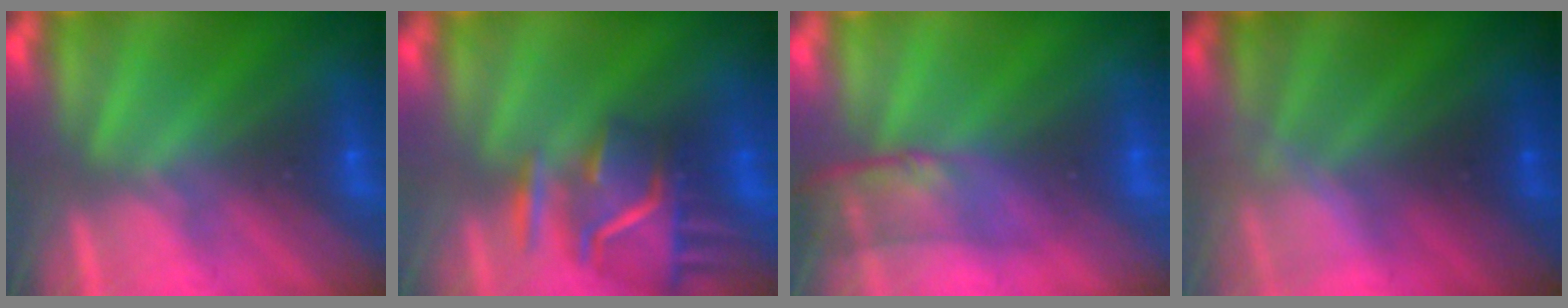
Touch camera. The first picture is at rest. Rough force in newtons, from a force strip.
{"total": 8.4}
{"total": 3.0}
{"total": 2.6}